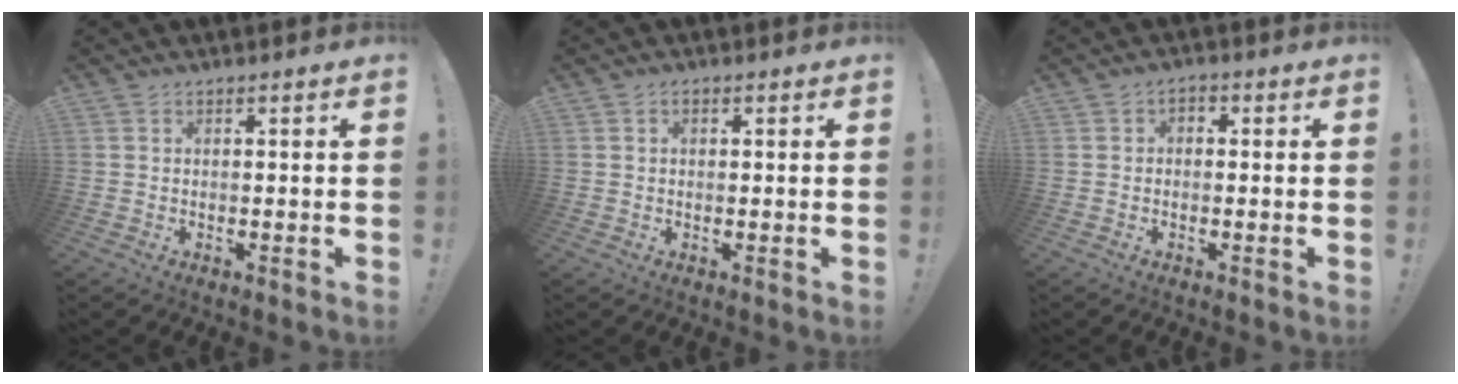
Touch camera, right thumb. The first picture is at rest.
{"total": 0.9, "force": [0.1, 0.7, 0.6], "torque": [-0.008, 0.002, 0.000]}
{"total": 1.9, "force": [-1.1, 1.2, 1.0], "torque": [-0.014, 0.008, -0.022]}